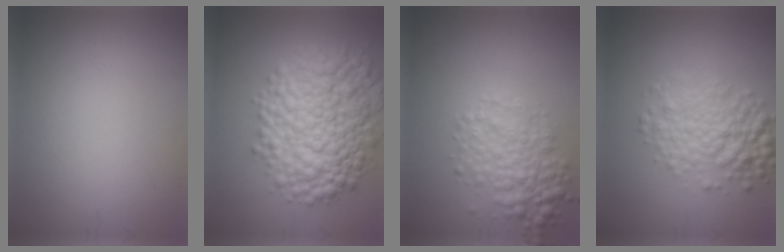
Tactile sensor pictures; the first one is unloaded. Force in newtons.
{"total": 9.7, "press": 9.7, "slide": 0.2}
{"total": 4.2, "press": 4.2, "slide": 0.1}
{"total": 5.0, "press": 5.0, "slide": 0.1}